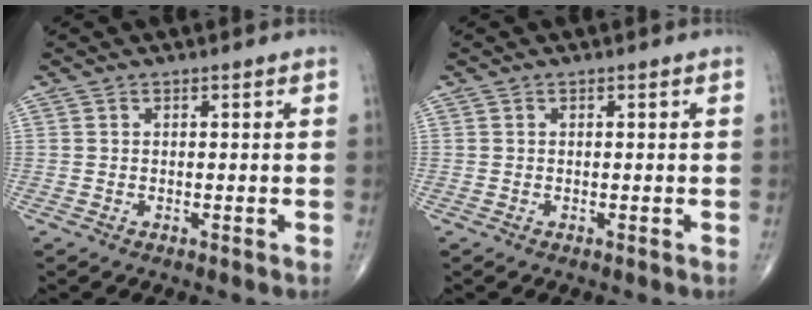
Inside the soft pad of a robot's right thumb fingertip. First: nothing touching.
{"total": 0.0}